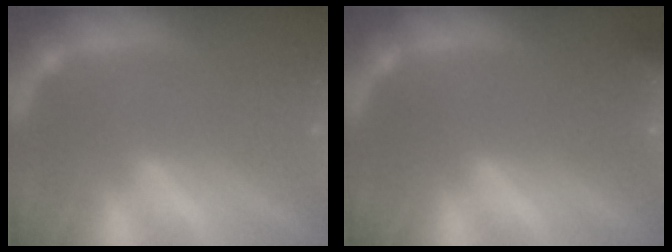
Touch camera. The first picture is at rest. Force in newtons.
{"total": 6.5}